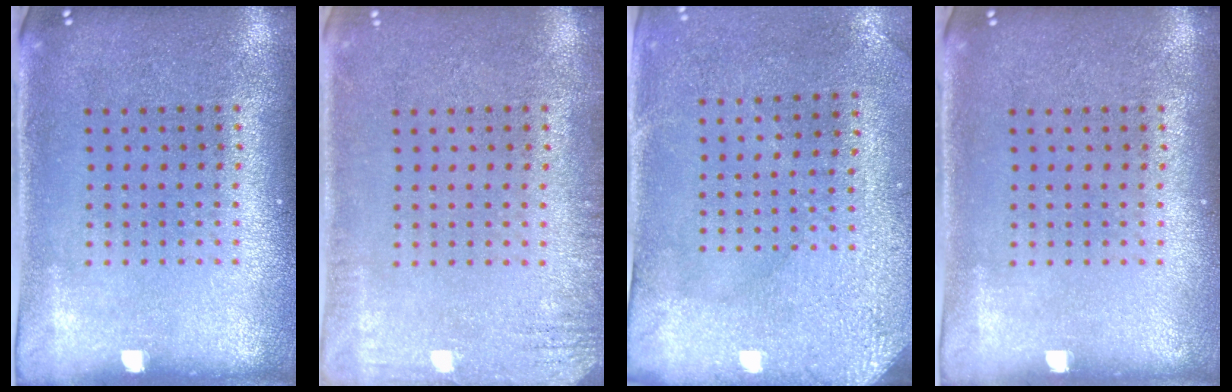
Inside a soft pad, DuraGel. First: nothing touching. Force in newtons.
{"total": 1.7, "press": 1.7, "slide": 0.2}
{"total": 3.0, "press": 2.5, "slide": 1.7}
{"total": 0.0}